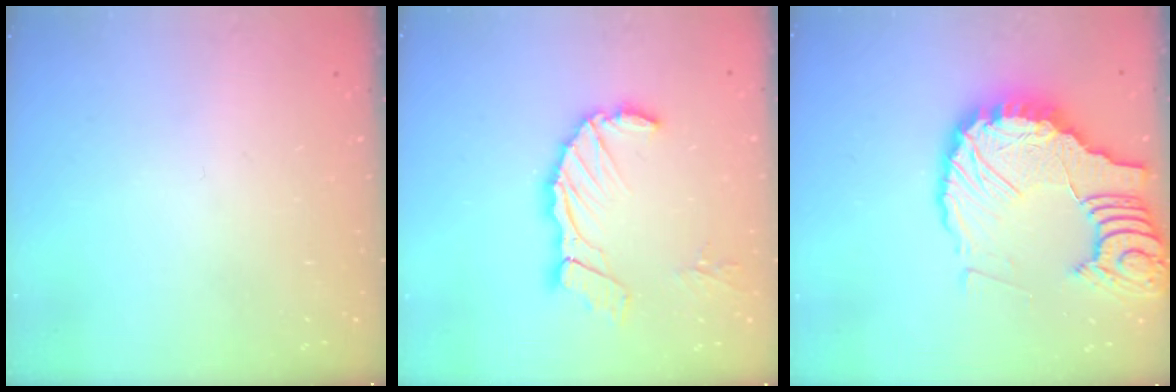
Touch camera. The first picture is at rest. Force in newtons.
{"total": 11.8, "press": 11.7, "slide": 1.6}
{"total": 17.5, "press": 17.3, "slide": 2.1}